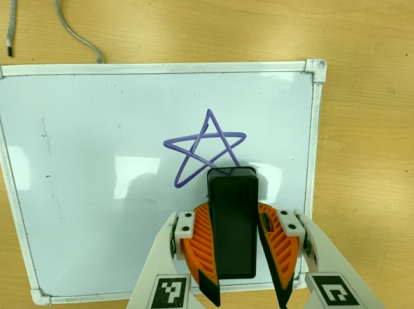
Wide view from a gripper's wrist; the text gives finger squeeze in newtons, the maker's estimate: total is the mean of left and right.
{"total": 7.9, "left": 7.2, "right": 8.6}